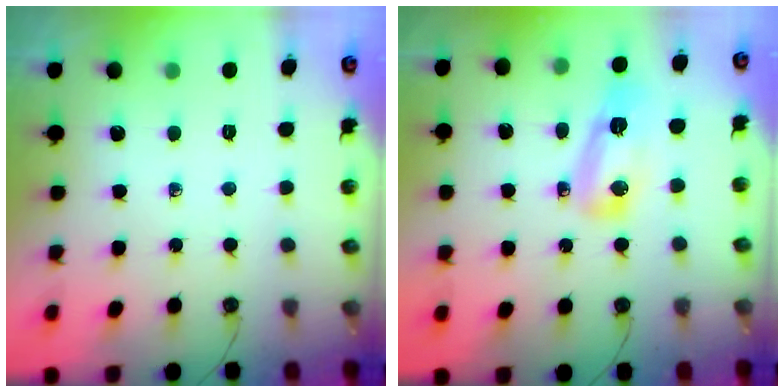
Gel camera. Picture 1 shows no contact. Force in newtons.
{"total": 8.9, "press": 8.9, "slide": 0.9}